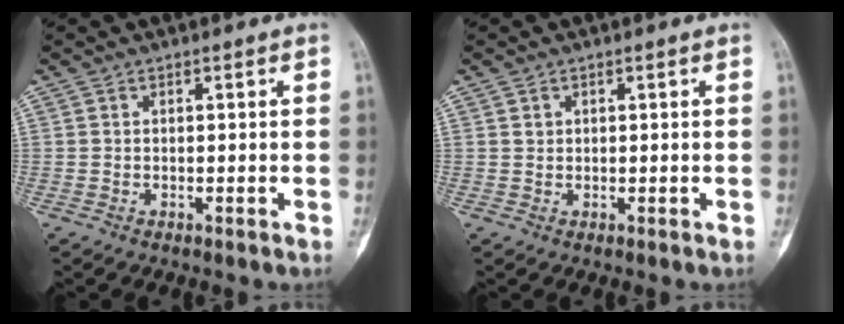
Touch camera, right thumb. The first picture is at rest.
{"total": 0.7, "force": [0.3, 0.6, 0.2], "torque": [0.005, 0.000, 0.005]}